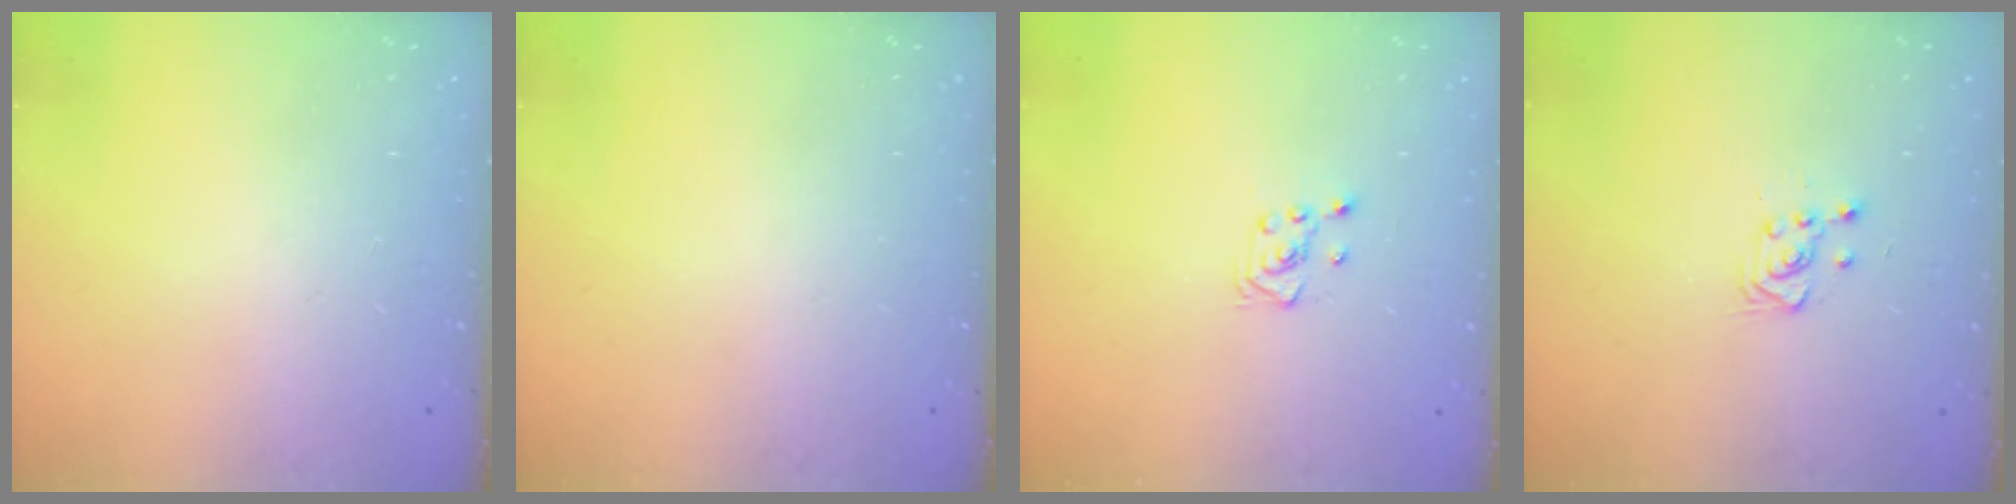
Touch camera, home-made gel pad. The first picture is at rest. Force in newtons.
{"total": 0.0}
{"total": 3.1, "press": 3.0, "slide": 0.8}
{"total": 2.8, "press": 2.7, "slide": 0.7}